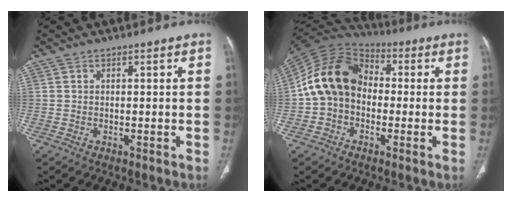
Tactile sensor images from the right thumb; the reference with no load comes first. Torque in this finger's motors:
{"motor_torque": [-0.29, 0.93, 0.29, -0.31, 0.29]}